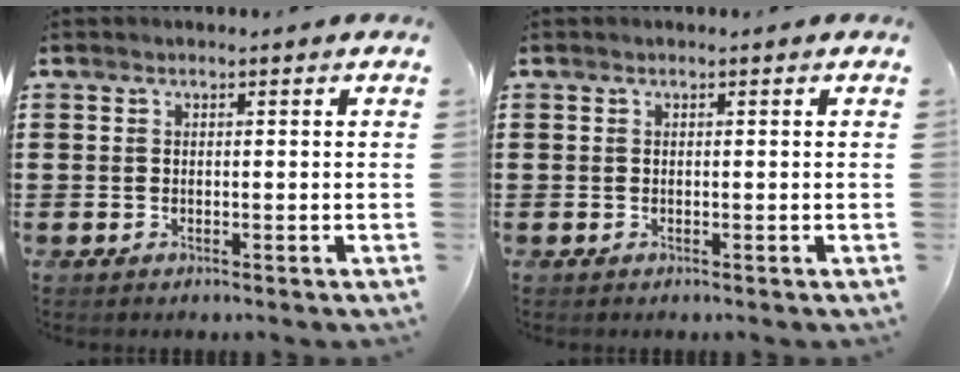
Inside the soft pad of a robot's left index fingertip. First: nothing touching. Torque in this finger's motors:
{"motor_torque": [0.00, 0.00, 0.00, 0.00]}